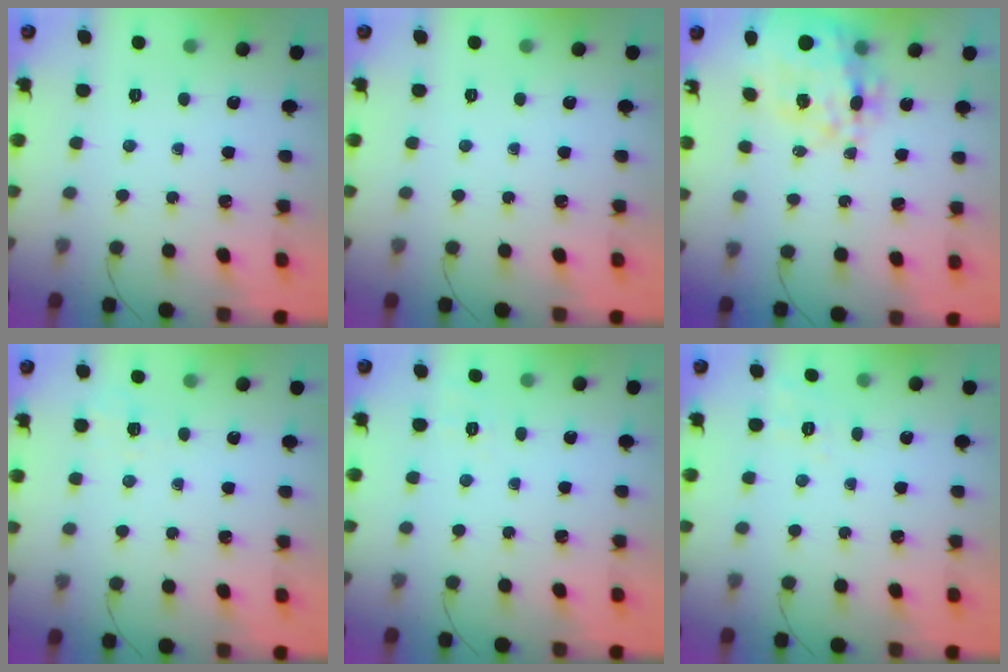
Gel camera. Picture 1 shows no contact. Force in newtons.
{"total": 0.0}
{"total": 19.5, "press": 18.9, "slide": 4.9}
{"total": 2.2, "press": 1.3, "slide": 1.8}
{"total": 2.0, "press": 0.4, "slide": 1.9}
{"total": 4.1, "press": 3.6, "slide": 1.9}